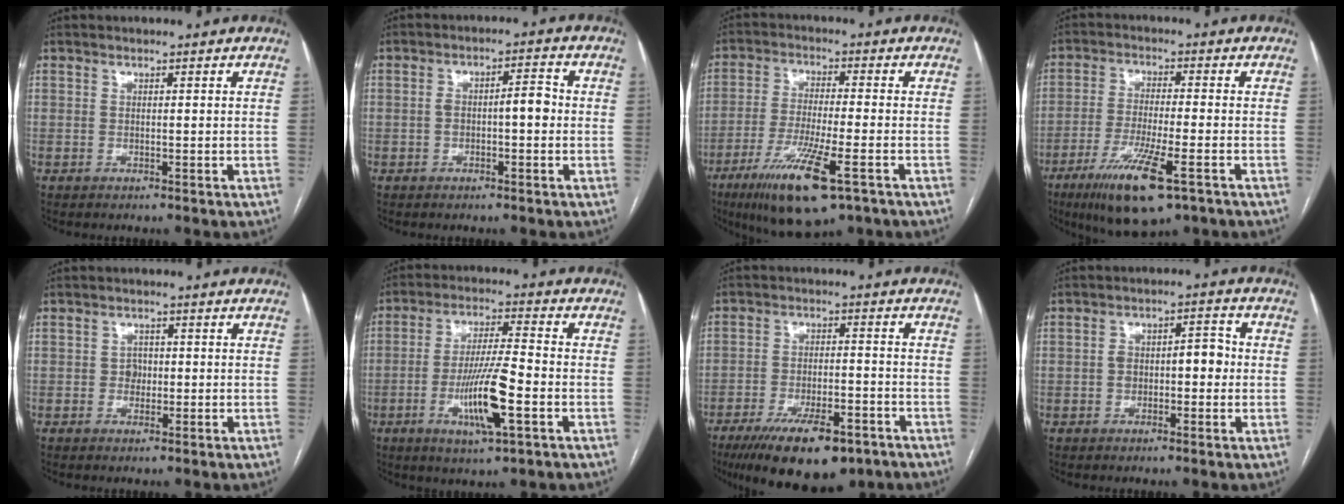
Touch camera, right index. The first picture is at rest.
{"total": 4.8, "force": [-0.4, 1.7, 4.5], "torque": [-0.080, 0.026, -0.005]}
{"total": 13.4, "force": [-7.2, 2.1, 11.1], "torque": [-0.208, -0.034, -0.121]}
{"total": 12.0, "force": [-6.6, 1.9, 9.9], "torque": [-0.184, -0.030, -0.109]}
{"total": 2.0, "force": [-0.1, 1.7, 1.0], "torque": [-0.012, 0.005, -0.002]}
{"total": 11.3, "force": [-3.6, 1.1, 10.6], "torque": [-0.199, -0.009, -0.065]}
{"total": 14.2, "force": [-9.4, 4.9, 9.4], "torque": [-0.148, -0.011, -0.147]}
{"total": 5.7, "force": [-0.3, 3.0, 4.9], "torque": [-0.079, 0.030, -0.004]}